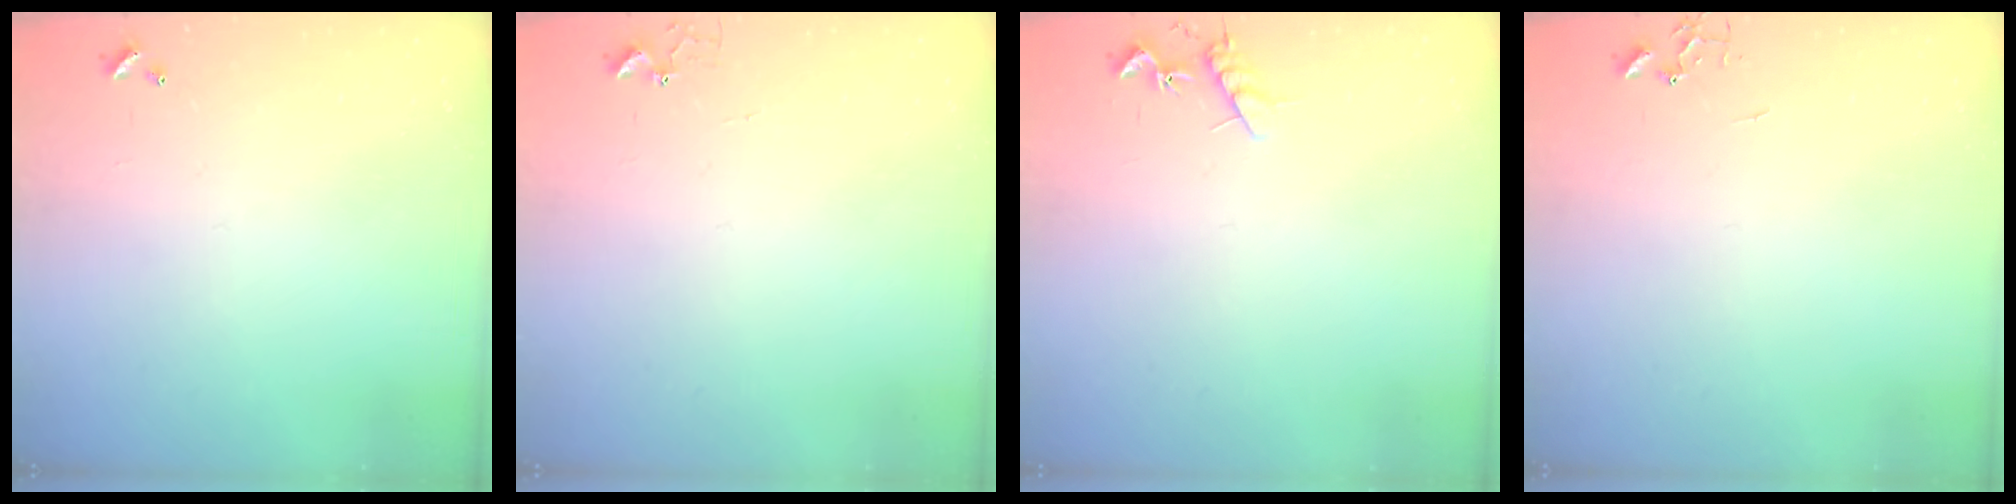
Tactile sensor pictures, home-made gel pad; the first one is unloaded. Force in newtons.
{"total": 2.7, "press": 2.7, "slide": 0.3}
{"total": 7.0, "press": 6.9, "slide": 0.6}
{"total": 0.0}